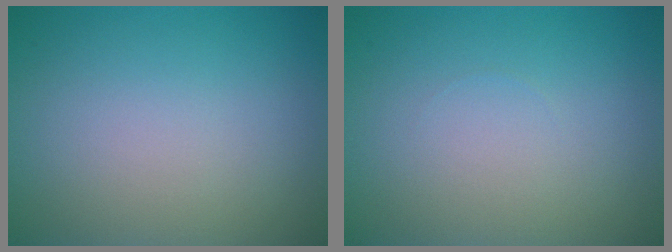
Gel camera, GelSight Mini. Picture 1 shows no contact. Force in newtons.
{"total": 0.0}